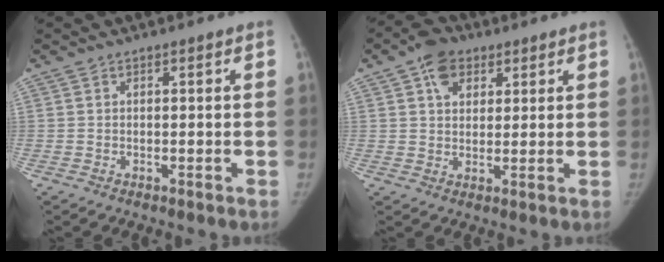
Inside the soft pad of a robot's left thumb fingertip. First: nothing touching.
{"total": 7.0, "force": [3.4, 5.1, 3.5], "torque": [-0.031, -0.005, 0.053]}